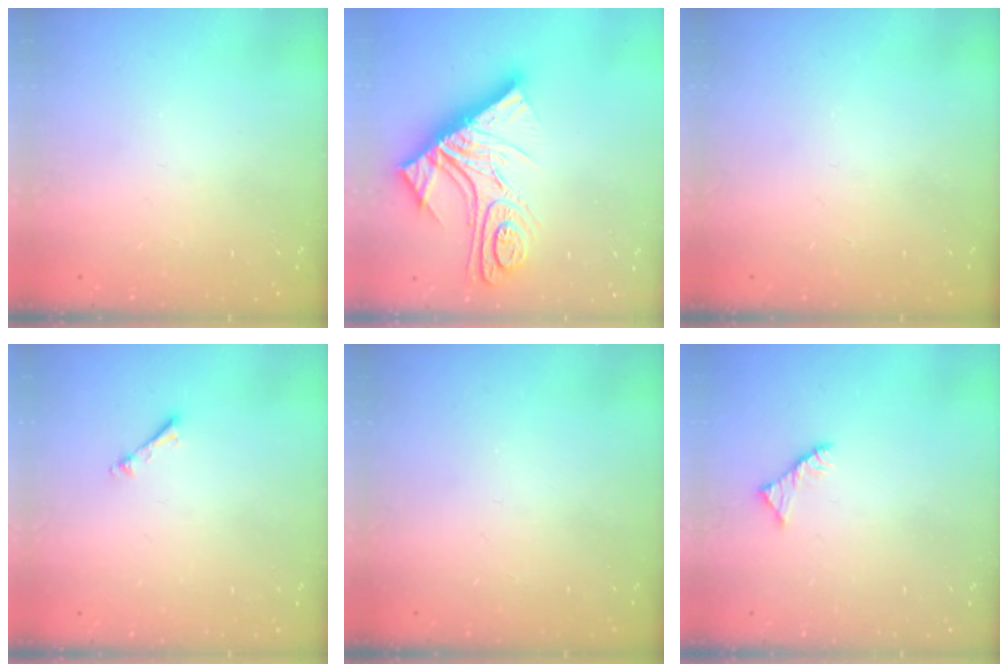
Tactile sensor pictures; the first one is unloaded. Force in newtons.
{"total": 21.6, "press": 21.5, "slide": 2.3}
{"total": 0.0}
{"total": 1.0, "press": 1.0, "slide": 0.2}
{"total": 0.0}
{"total": 3.0, "press": 3.0, "slide": 0.5}